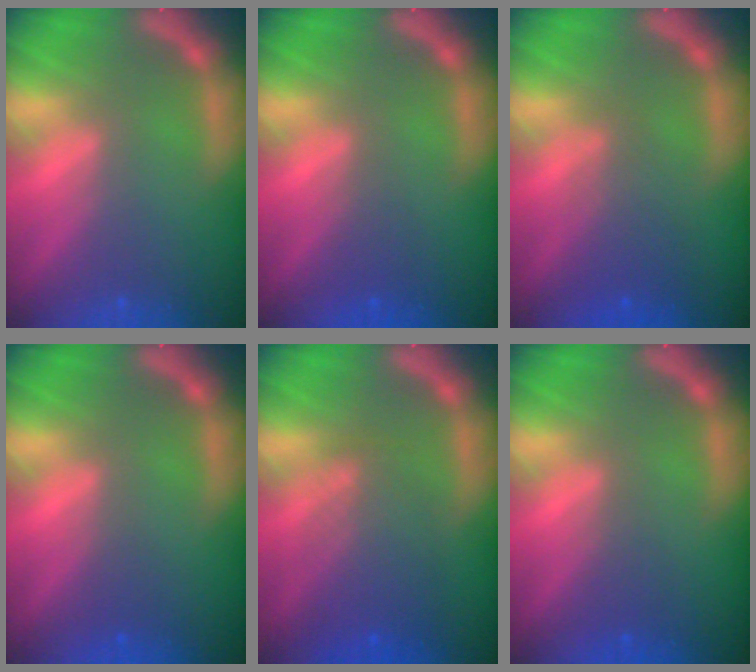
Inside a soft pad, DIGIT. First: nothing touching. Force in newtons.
{"total": 1.5}
{"total": 3.0}
{"total": 1.0}
{"total": 5.1}
{"total": 1.5}